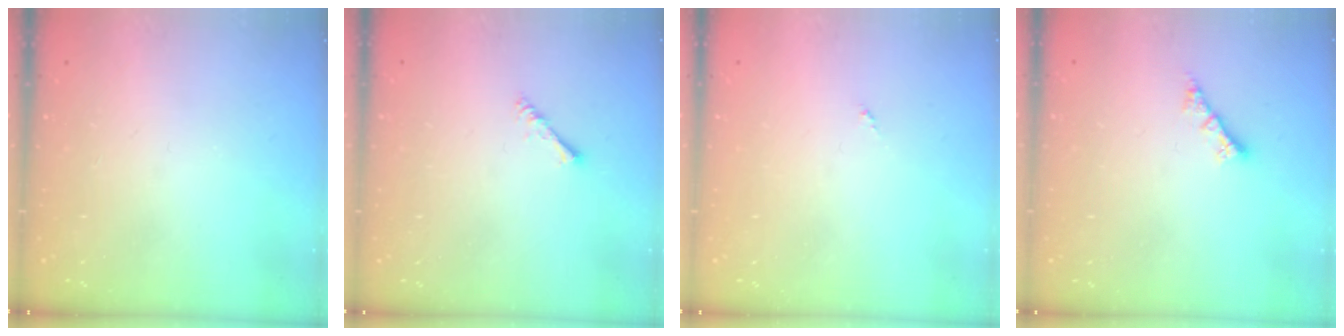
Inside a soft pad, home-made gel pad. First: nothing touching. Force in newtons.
{"total": 1.4, "press": 1.3, "slide": 0.3}
{"total": 0.0}
{"total": 3.0, "press": 3.0, "slide": 0.1}